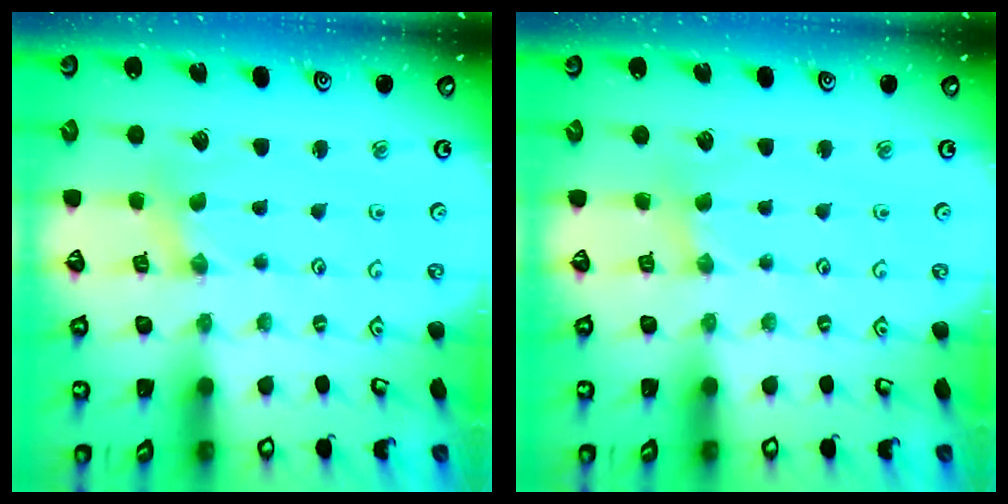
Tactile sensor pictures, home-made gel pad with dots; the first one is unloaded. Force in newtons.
{"total": 1.6, "press": 1.5, "slide": 0.3}